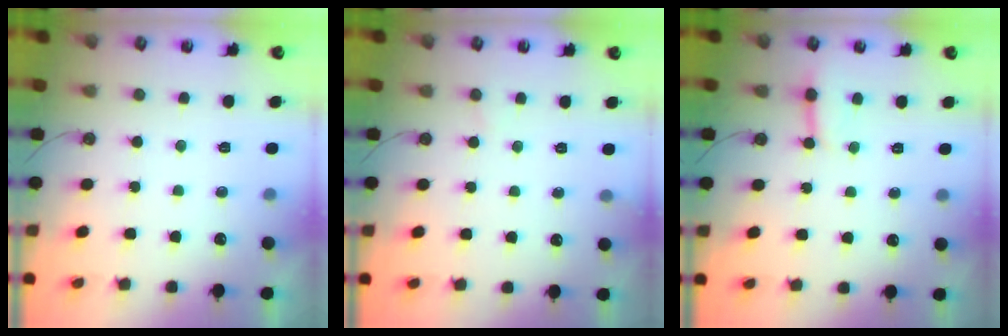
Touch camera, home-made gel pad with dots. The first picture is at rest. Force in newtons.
{"total": 4.2, "press": 4.2, "slide": 0.4}
{"total": 2.9, "press": 2.8, "slide": 0.5}